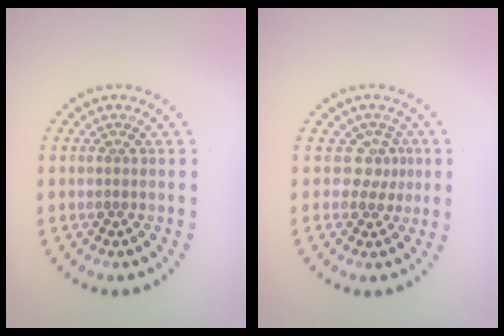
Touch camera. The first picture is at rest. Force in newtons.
{"total": 2.1, "press": 1.5, "slide": 1.5}